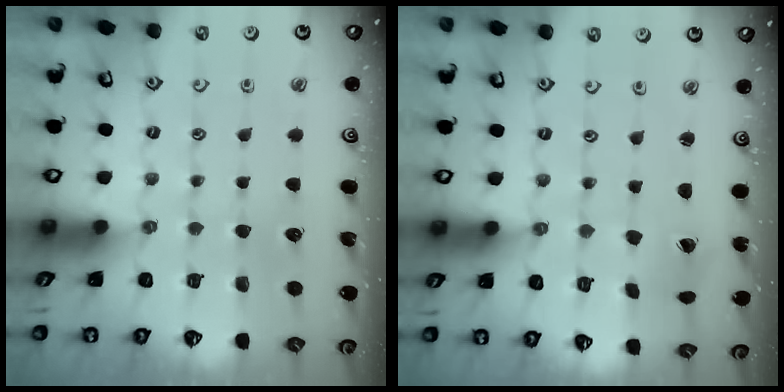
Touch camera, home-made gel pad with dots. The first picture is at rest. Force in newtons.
{"total": 1.2, "press": 1.2, "slide": 0.2}